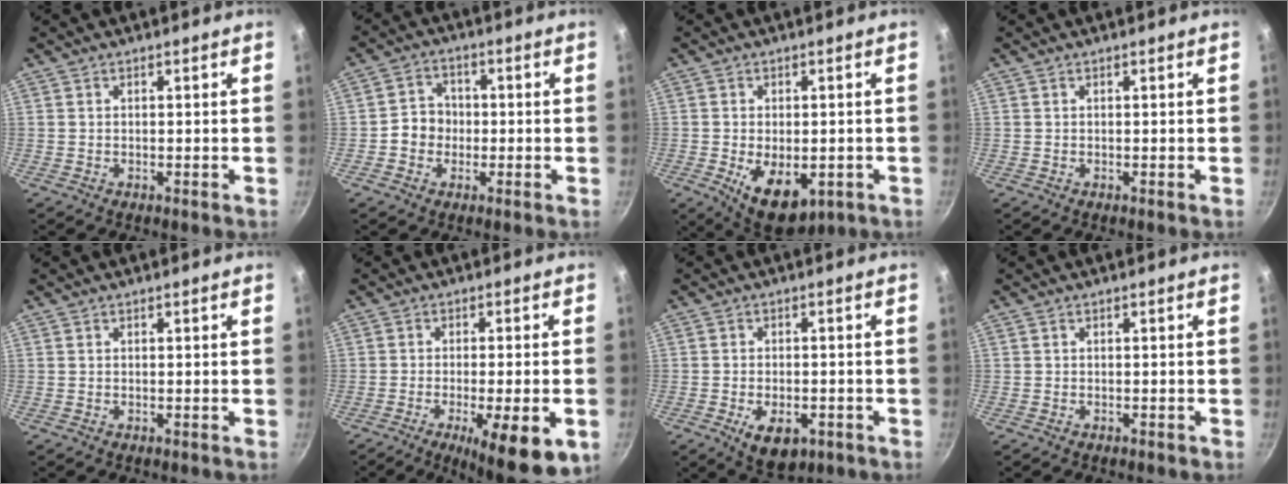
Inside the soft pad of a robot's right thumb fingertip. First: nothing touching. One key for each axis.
{"total": 5.5, "fx": -0.9, "fy": 5.0, "fz": 2.2, "tx": -0.004, "ty": 0.019, "tz": -0.024}
{"total": 11.3, "fx": -3.1, "fy": 6.6, "fz": 8.7, "tx": -0.106, "ty": -0.007, "tz": -0.029}
{"total": 0.0}
{"total": 0.0}
{"total": 13.8, "fx": -5.2, "fy": 3.6, "fz": 12.2, "tx": -0.167, "ty": 0.004, "tz": -0.072}
{"total": 8.0, "fx": -3.1, "fy": 4.6, "fz": 5.7, "tx": -0.074, "ty": 0.009, "tz": -0.037}
{"total": 0.5, "fx": -0.4, "fy": 0.3, "fz": 0.1, "tx": -0.002, "ty": 0.006, "tz": -0.003}